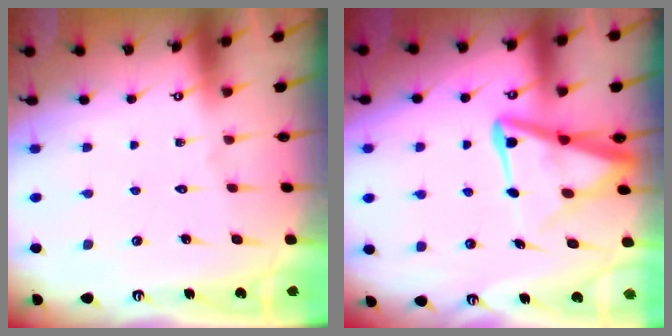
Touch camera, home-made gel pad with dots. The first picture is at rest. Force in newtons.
{"total": 10.2, "press": 10.1, "slide": 1.1}